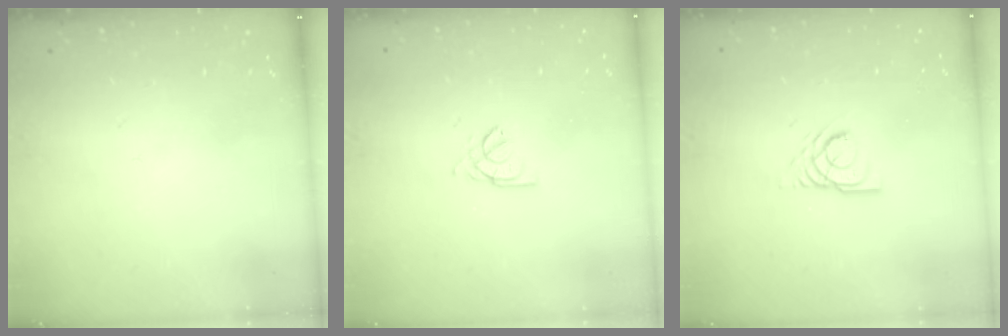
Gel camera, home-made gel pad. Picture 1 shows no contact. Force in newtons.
{"total": 2.0, "press": 2.0, "slide": 0.4}
{"total": 4.5, "press": 4.4, "slide": 0.4}